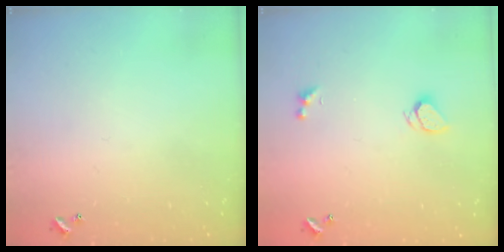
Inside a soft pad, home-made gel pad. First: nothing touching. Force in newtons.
{"total": 1.9, "press": 1.8, "slide": 0.4}